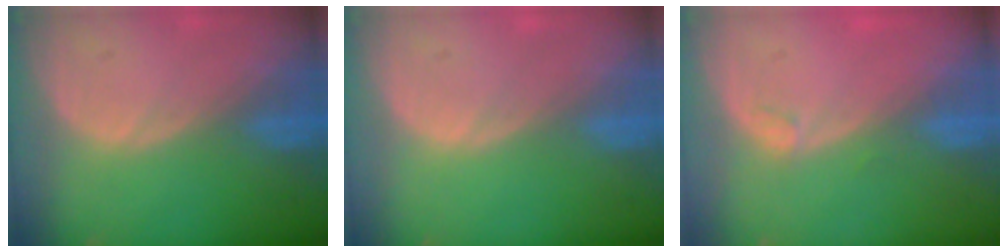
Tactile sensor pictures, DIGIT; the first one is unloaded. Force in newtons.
{"total": 0.0}
{"total": 1.0, "press": 0.9, "slide": 0.3}